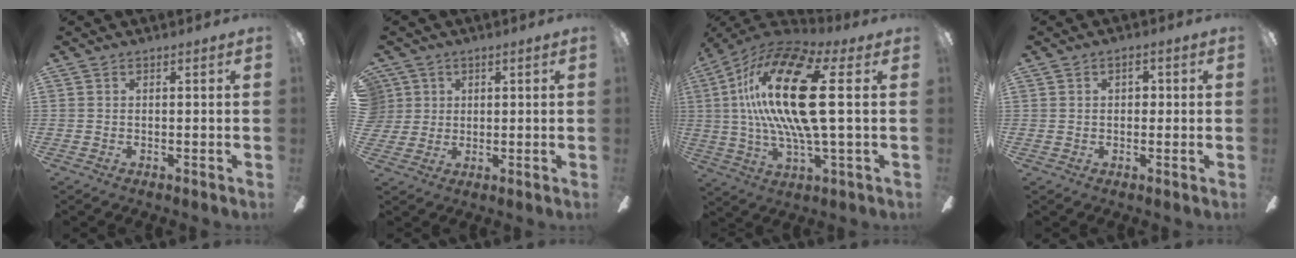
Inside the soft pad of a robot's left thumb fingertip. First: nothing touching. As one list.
[{"total": 4.4, "force": [1.6, 4.0, 0.4], "torque": [-0.015, 0.008, 0.029]}, {"total": 23.9, "force": [3.6, 7.4, 22.4], "torque": [-0.471, -0.011, 0.048]}, {"total": 2.6, "force": [0.6, 1.8, 1.8], "torque": [-0.013, 0.001, 0.001]}]